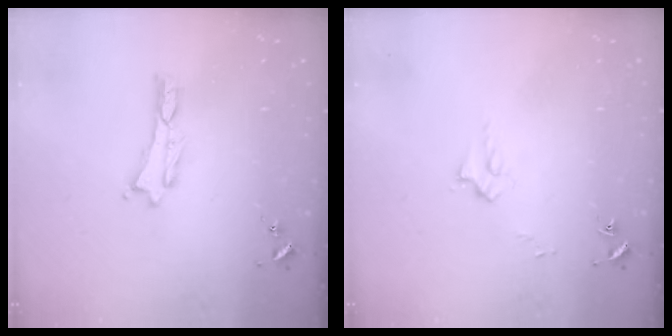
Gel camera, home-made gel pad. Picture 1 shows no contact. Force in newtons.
{"total": 2.6, "press": 2.6, "slide": 0.3}